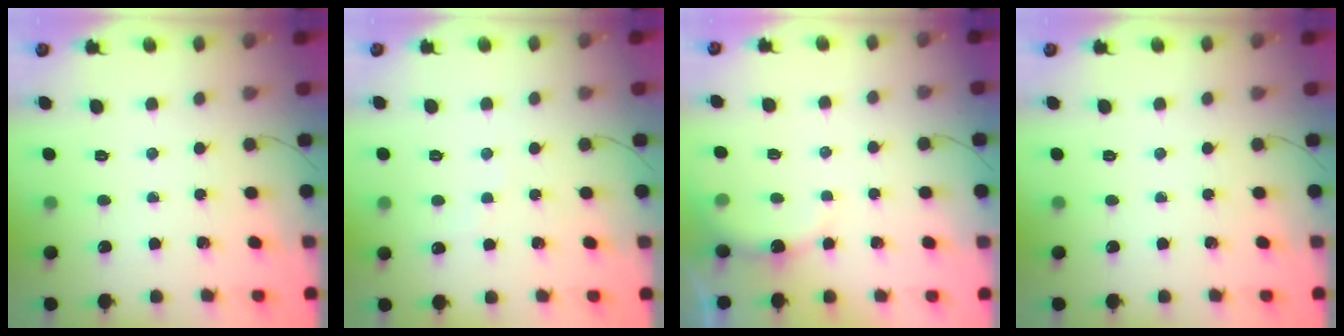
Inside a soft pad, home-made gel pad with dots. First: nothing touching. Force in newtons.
{"total": 5.2, "press": 5.0, "slide": 1.4}
{"total": 7.1, "press": 6.9, "slide": 1.2}
{"total": 0.0}